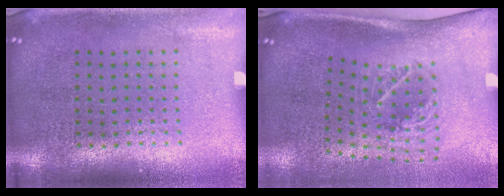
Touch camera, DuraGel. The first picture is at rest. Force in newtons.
{"total": 2.1, "press": 1.3, "slide": 1.6}